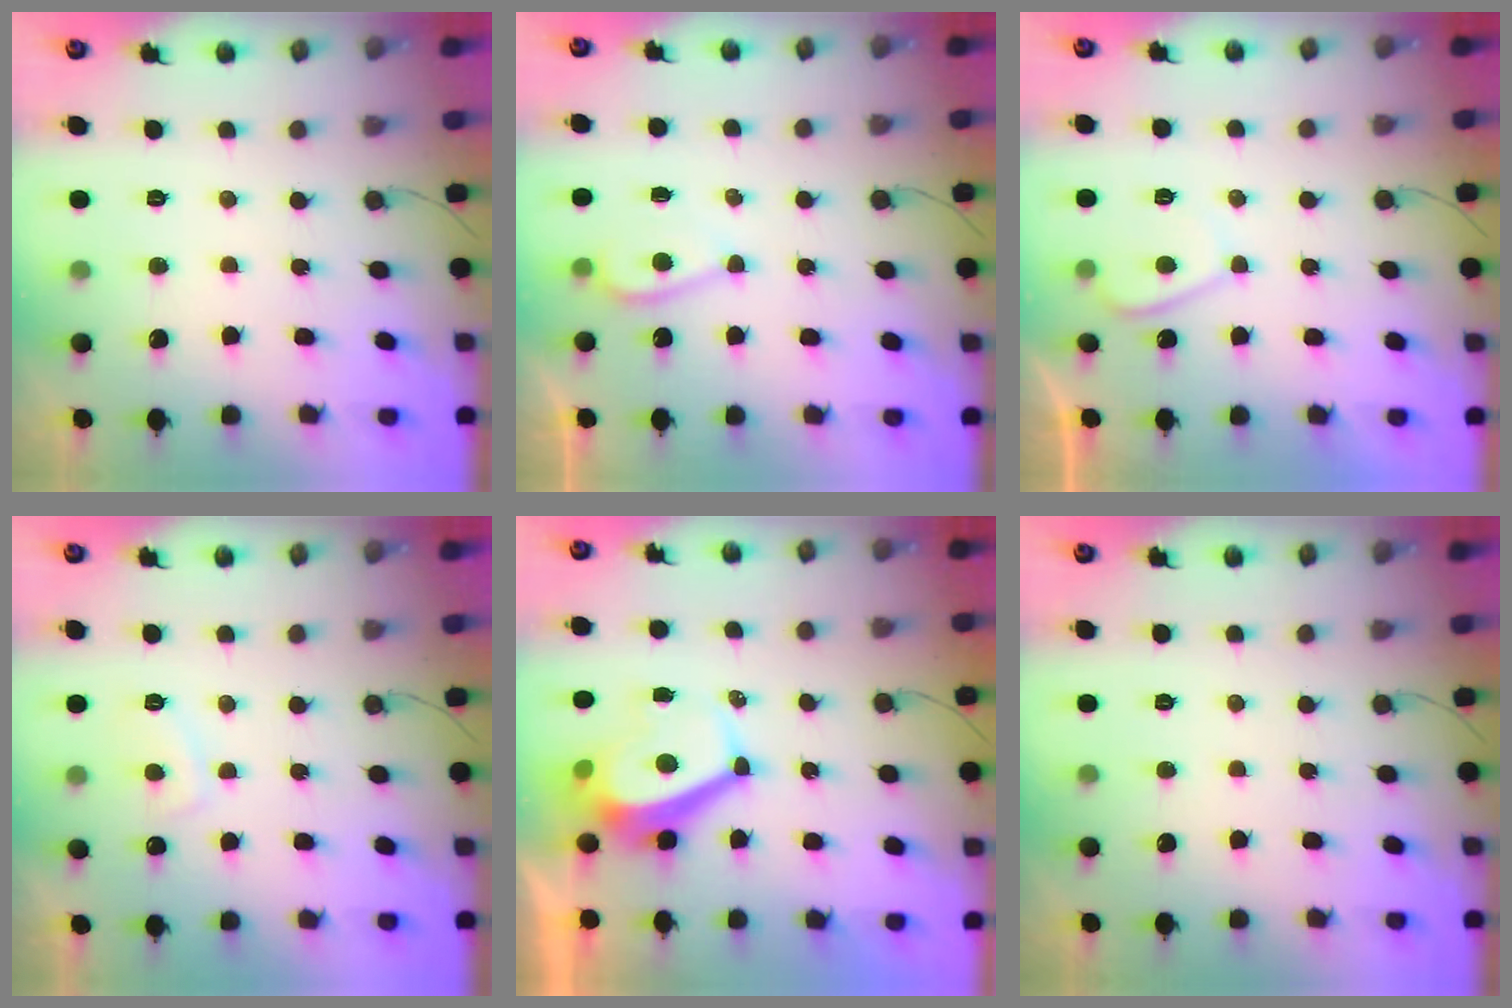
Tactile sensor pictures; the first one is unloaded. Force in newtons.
{"total": 3.7, "press": 3.2, "slide": 1.7}
{"total": 2.5, "press": 2.3, "slide": 0.8}
{"total": 3.5, "press": 3.4, "slide": 0.7}
{"total": 6.3, "press": 6.3, "slide": 0.5}
{"total": 0.0}